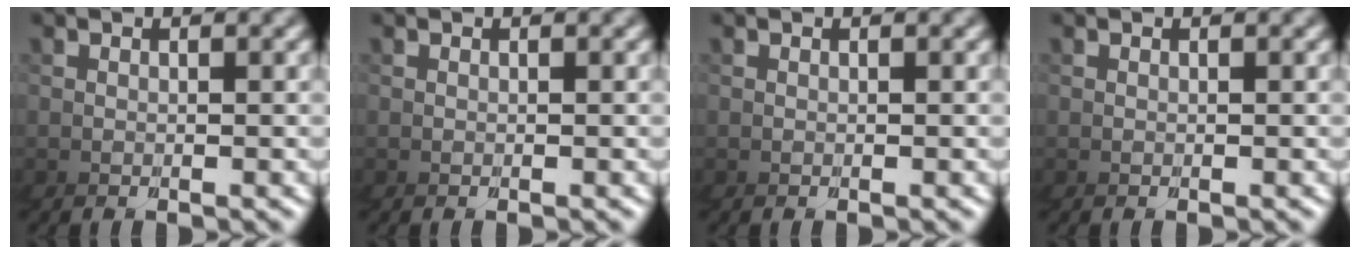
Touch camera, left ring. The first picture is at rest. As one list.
[{"total": 0.0}, {"total": 0.0}, {"total": 0.0}]